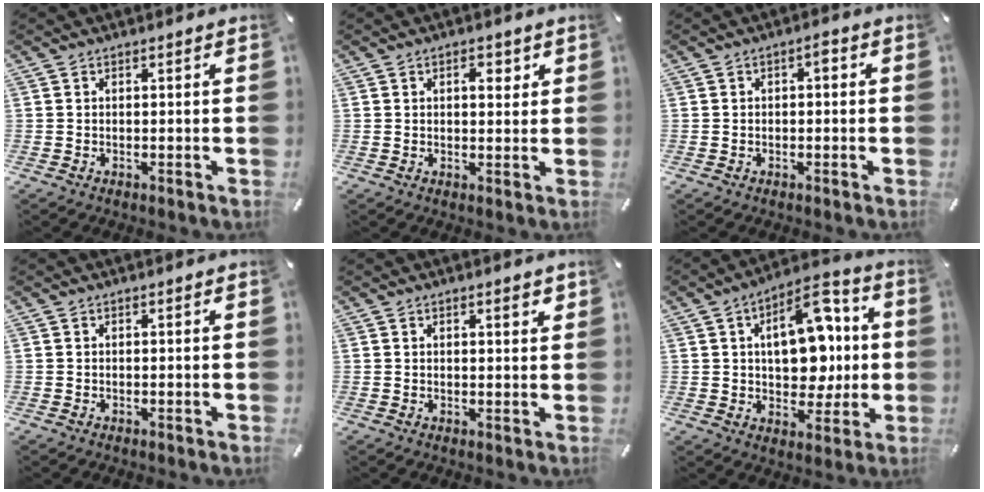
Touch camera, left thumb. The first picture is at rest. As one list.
[{"total": 3.2, "force": [1.3, 1.9, 2.3], "torque": [-0.019, -0.006, 0.012]}, {"total": 2.2, "force": [-0.3, 1.1, 1.8], "torque": [-0.037, 0.010, -0.009]}, {"total": 0.0}, {"total": 2.1, "force": [1.3, 0.5, 1.5], "torque": [-0.023, 0.000, 0.019]}, {"total": 16.5, "force": [2.1, 10.5, 12.5], "torque": [-0.175, -0.001, 0.033]}]